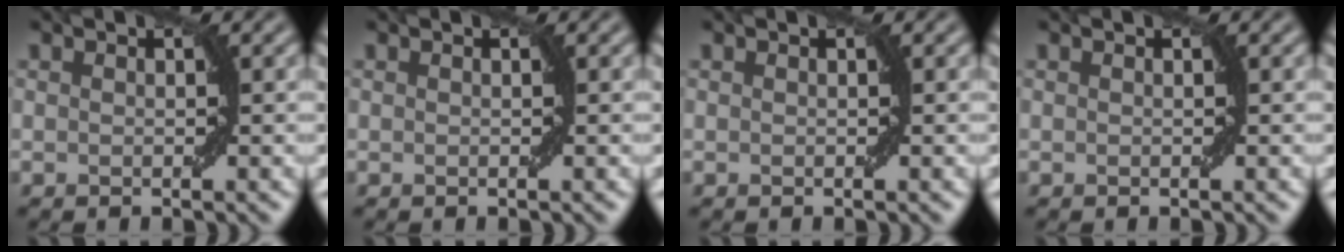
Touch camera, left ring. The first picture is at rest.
{"total": 0.0}
{"total": 0.0}
{"total": 0.0}